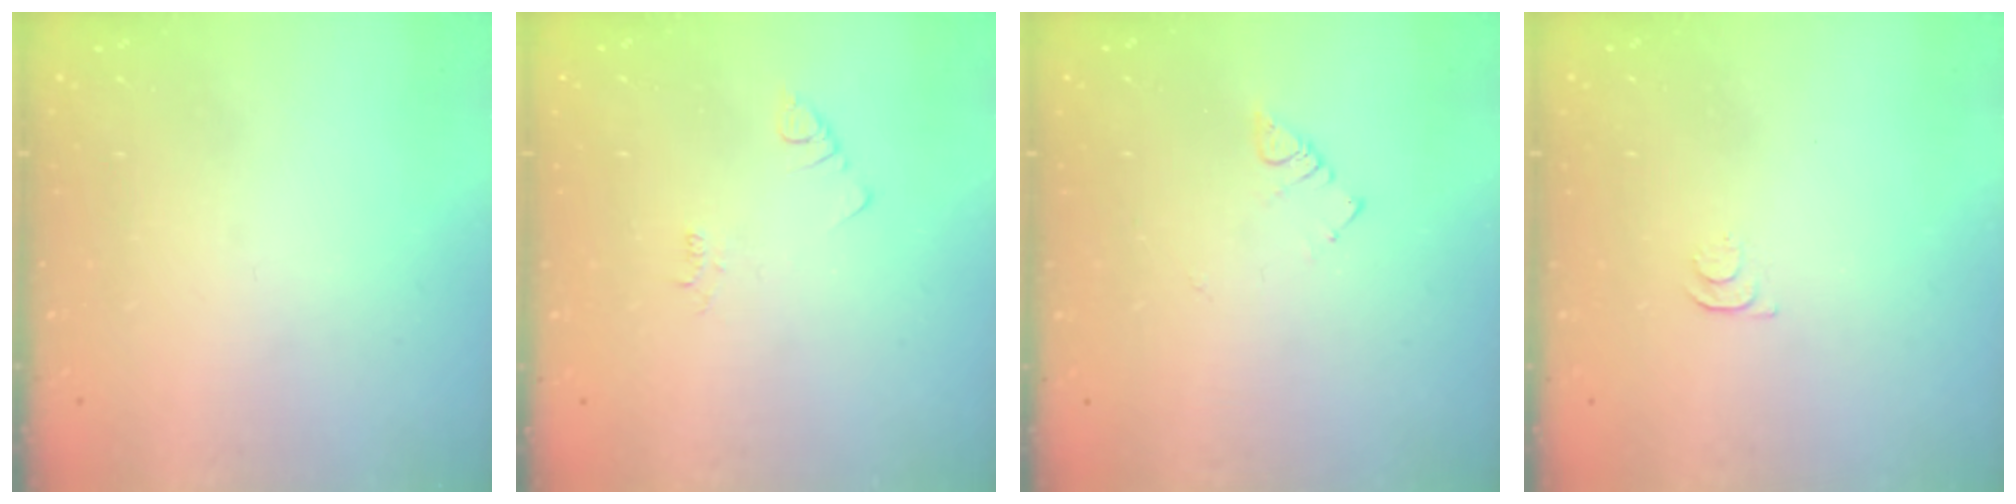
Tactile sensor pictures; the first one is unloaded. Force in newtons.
{"total": 1.9, "press": 1.9, "slide": 0.3}
{"total": 3.0, "press": 2.9, "slide": 0.4}
{"total": 3.6, "press": 3.5, "slide": 0.8}